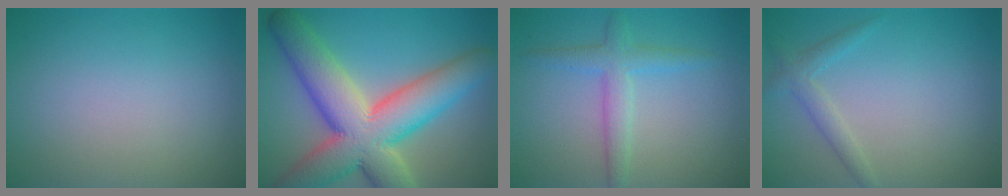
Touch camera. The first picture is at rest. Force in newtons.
{"total": 12.3, "press": 12.3, "slide": 1.0}
{"total": 2.8, "press": 2.8, "slide": 0.1}
{"total": 1.9, "press": 1.9, "slide": 0.2}